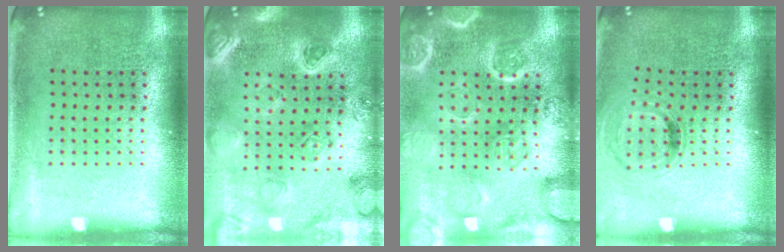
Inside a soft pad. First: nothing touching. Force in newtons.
{"total": 2.2, "press": 2.2, "slide": 0.2}
{"total": 3.7, "press": 3.5, "slide": 1.1}
{"total": 0.9, "press": 0.9, "slide": 0.1}